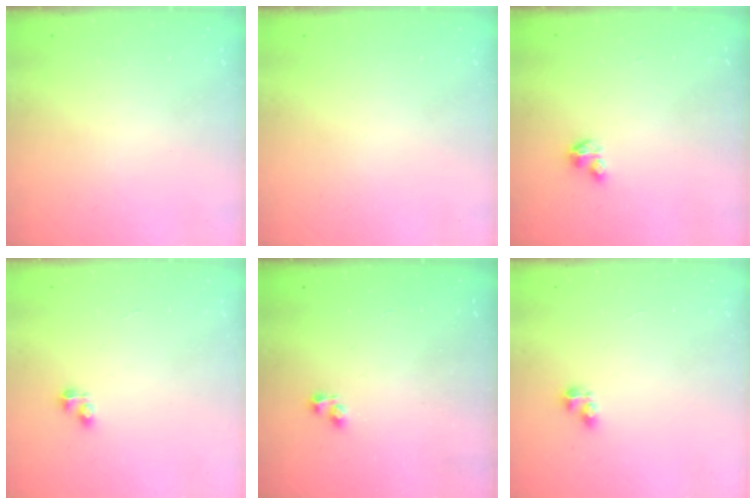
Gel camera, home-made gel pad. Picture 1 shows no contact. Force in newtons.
{"total": 0.0}
{"total": 2.9, "press": 2.8, "slide": 0.6}
{"total": 2.5, "press": 2.5, "slide": 0.3}
{"total": 0.9, "press": 0.4, "slide": 0.8}
{"total": 3.4, "press": 3.4, "slide": 0.5}